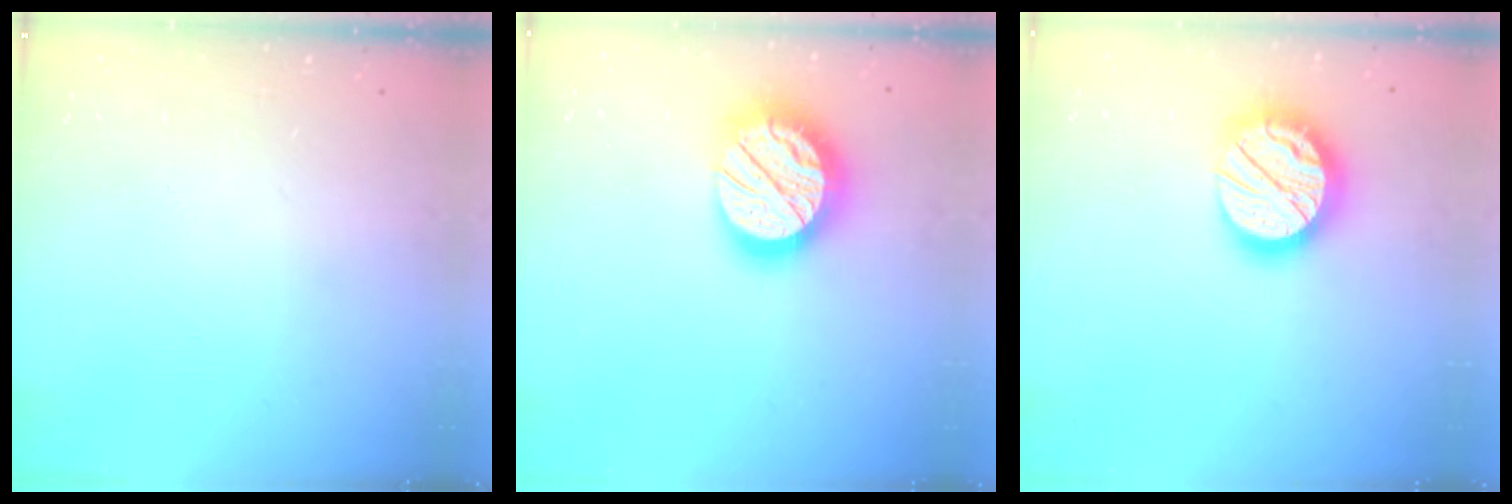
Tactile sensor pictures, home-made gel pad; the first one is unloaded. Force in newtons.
{"total": 19.9, "press": 19.8, "slide": 1.5}
{"total": 18.7, "press": 18.7, "slide": 1.4}